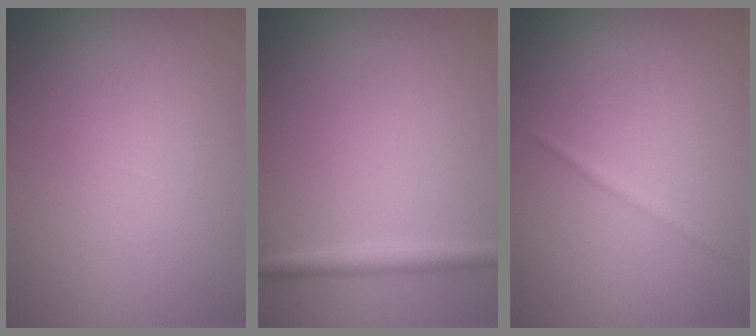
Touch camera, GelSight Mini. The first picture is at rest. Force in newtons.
{"total": 1.7, "press": 1.7, "slide": 0.0}
{"total": 0.6, "press": 0.6, "slide": 0.0}